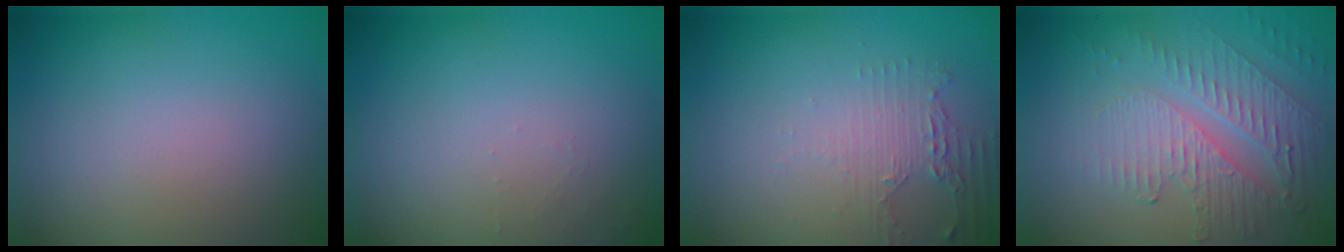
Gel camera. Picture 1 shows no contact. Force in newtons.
{"total": 0.7, "press": 0.7, "slide": 0.1}
{"total": 2.2, "press": 1.8, "slide": 1.2}
{"total": 5.6, "press": 3.6, "slide": 4.3}